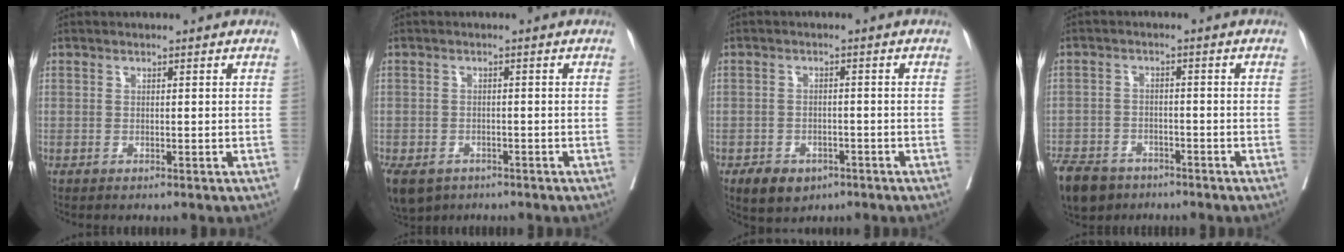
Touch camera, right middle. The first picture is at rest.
{"total": 10.9, "force": [-6.3, 7.8, 4.3], "torque": [-0.125, -0.017, -0.086]}
{"total": 5.5, "force": [-3.4, 3.7, 2.3], "torque": [-0.032, 0.001, -0.045]}
{"total": 9.5, "force": [-7.1, 5.3, 3.4], "torque": [-0.073, -0.008, -0.119]}